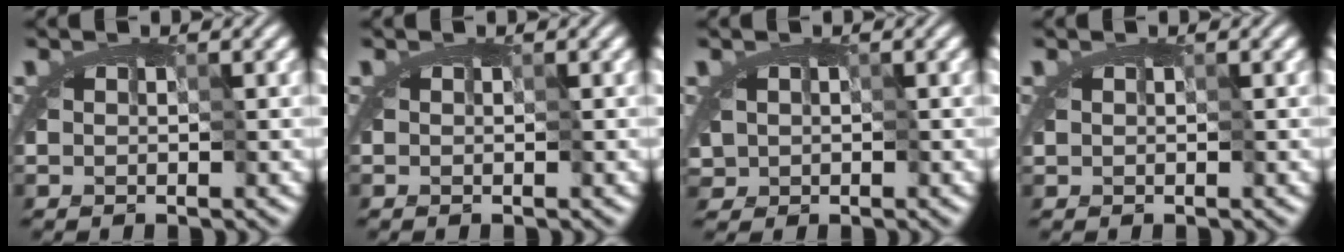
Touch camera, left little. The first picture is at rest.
{"total": 0.0}
{"total": 1.7, "force": [0.1, 1.5, 0.9], "torque": [-0.016, 0.006, 0.005]}
{"total": 0.0}